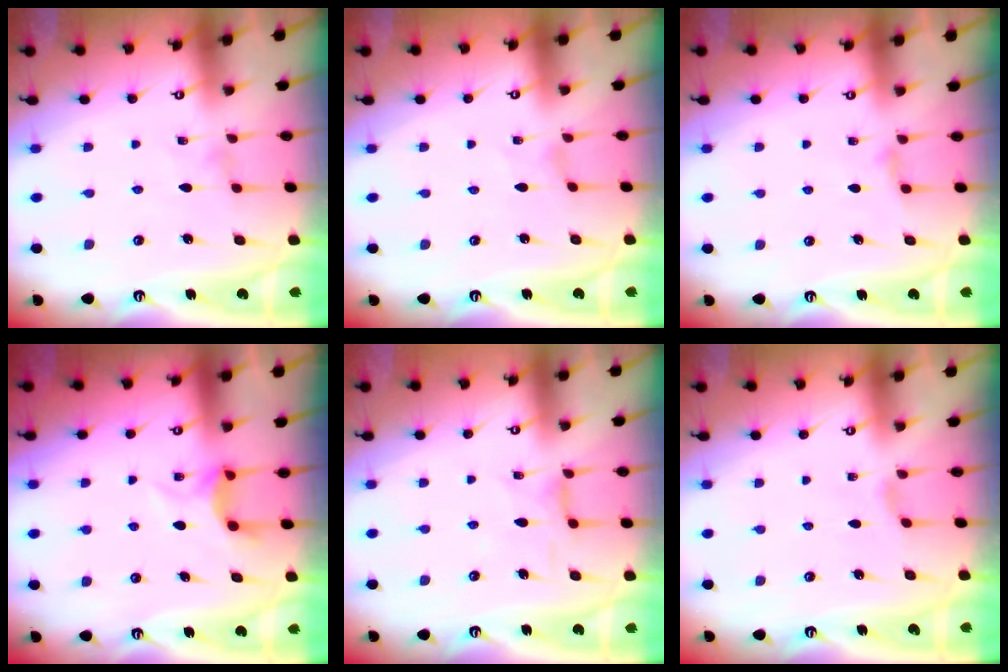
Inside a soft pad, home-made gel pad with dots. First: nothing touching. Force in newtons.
{"total": 0.0}
{"total": 2.4, "press": 2.4, "slide": 0.5}
{"total": 5.9, "press": 5.9, "slide": 0.6}
{"total": 2.6, "press": 2.6, "slide": 0.5}
{"total": 1.5, "press": 1.5, "slide": 0.4}